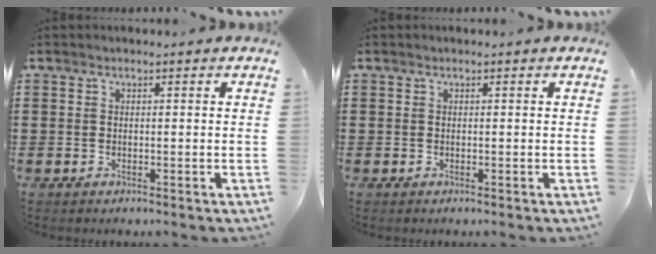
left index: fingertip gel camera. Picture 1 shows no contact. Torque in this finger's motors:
{"motor_torque": [-0.03, -0.01, 0.00, 0.00]}